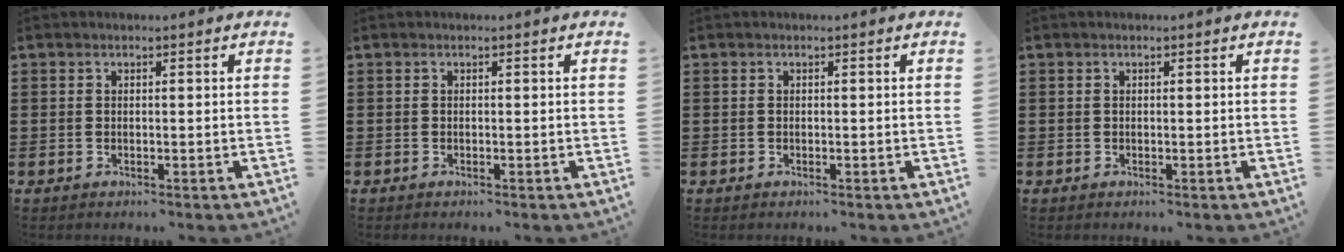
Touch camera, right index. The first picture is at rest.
{"total": 0.0}
{"total": 0.0}
{"total": 0.0}